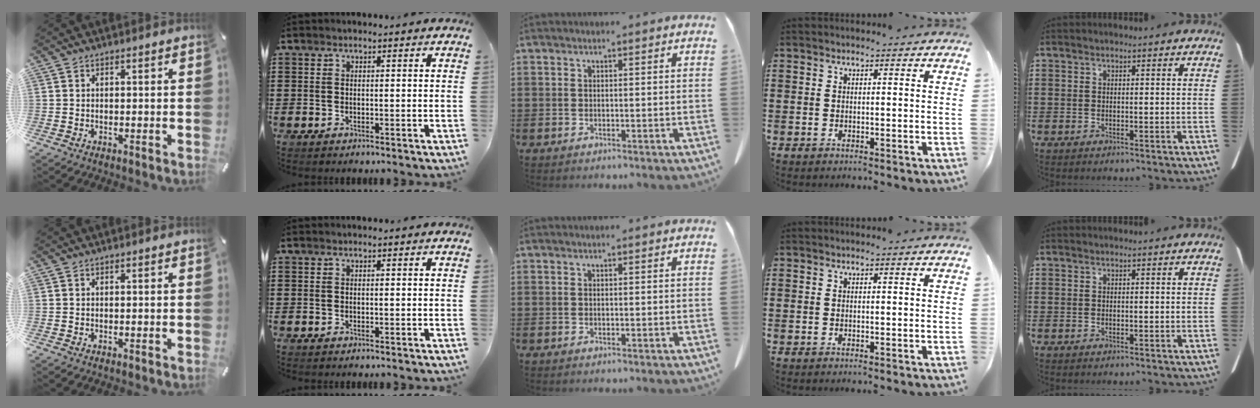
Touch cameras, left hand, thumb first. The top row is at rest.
{}